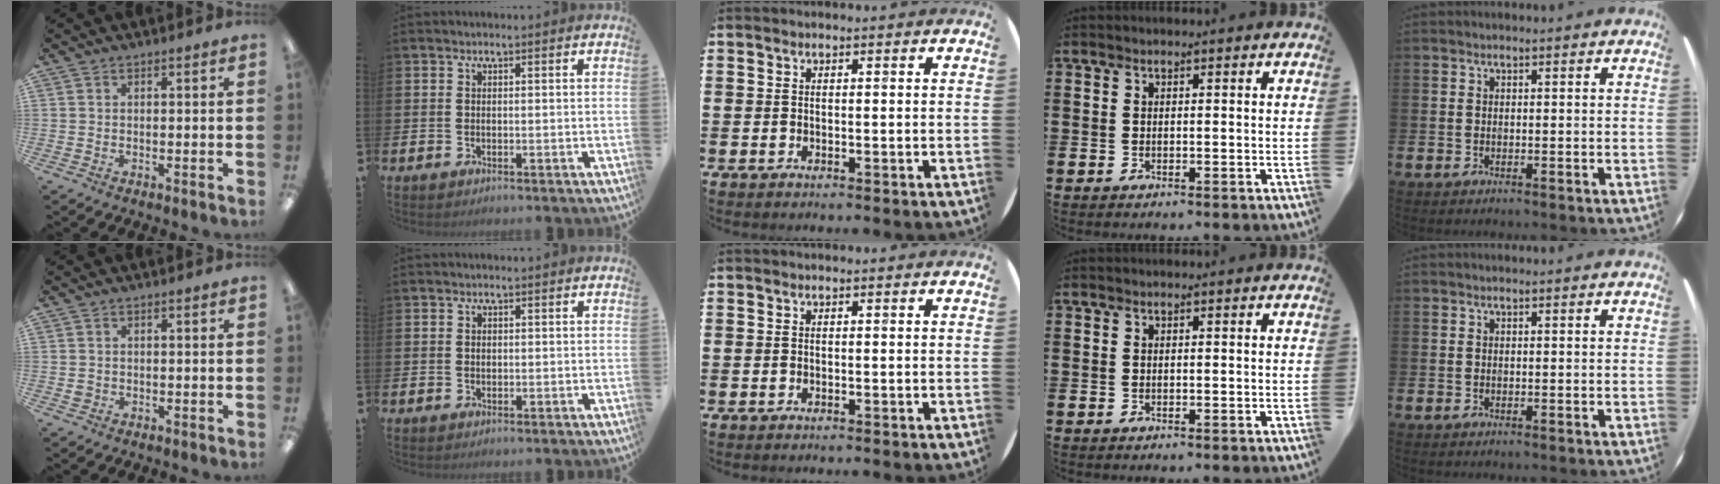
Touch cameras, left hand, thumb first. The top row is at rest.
{"thumb": {"total": 1.0, "force": [0.2, 0.9, 0.5], "torque": [-0.010, 0.007, 0.001]}, "index": {"total": 0.6, "force": [0.1, 0.5, 0.3], "torque": [-0.006, 0.004, 0.001]}}